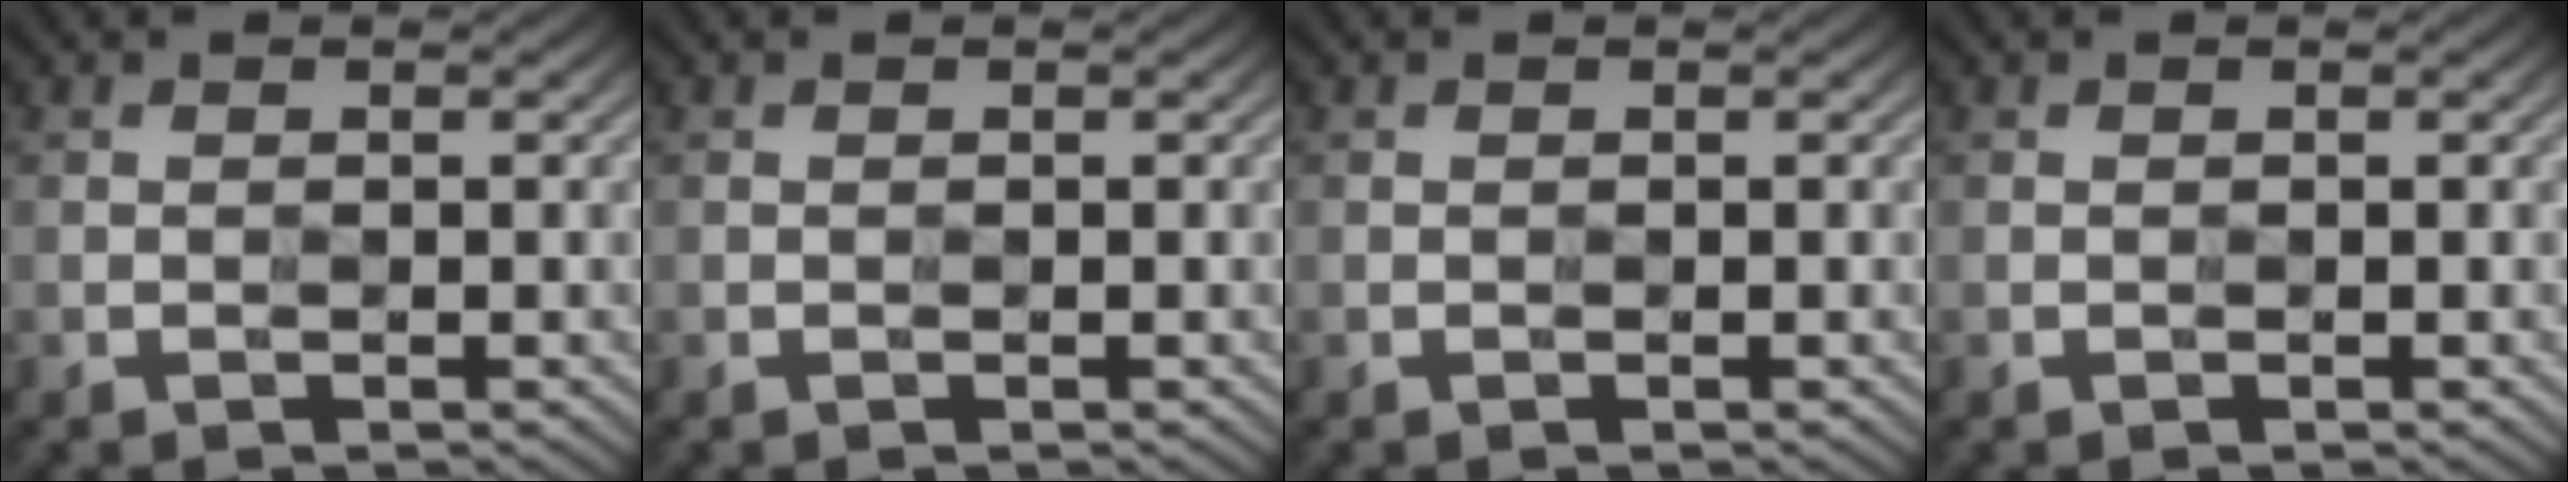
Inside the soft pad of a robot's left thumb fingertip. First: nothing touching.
{"total": 0.0}
{"total": 0.0}
{"total": 0.0}